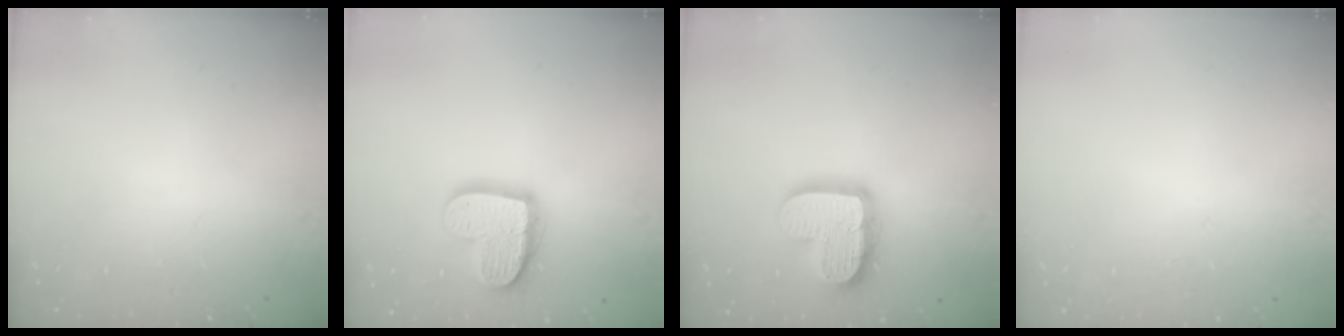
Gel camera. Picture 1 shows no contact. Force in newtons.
{"total": 16.2, "press": 16.1, "slide": 1.5}
{"total": 15.6, "press": 15.5, "slide": 1.3}
{"total": 0.6, "press": 0.6, "slide": 0.1}